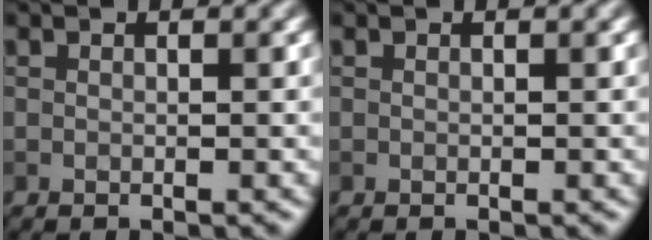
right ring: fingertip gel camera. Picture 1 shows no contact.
{"total": 0.0}